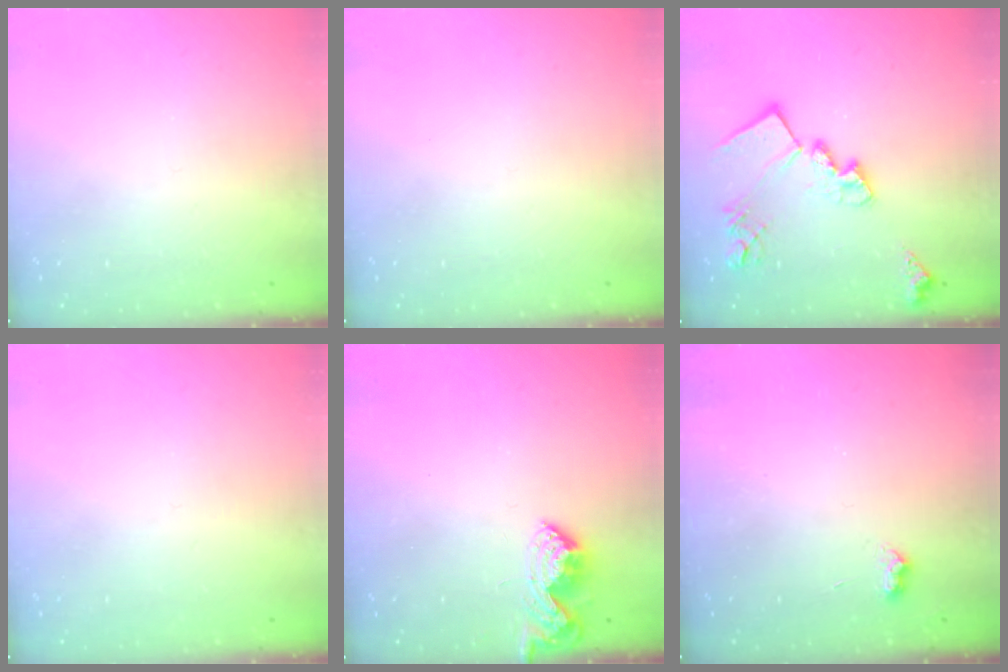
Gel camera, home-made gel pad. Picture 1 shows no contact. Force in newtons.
{"total": 0.0}
{"total": 18.4, "press": 18.4, "slide": 1.3}
{"total": 0.0}
{"total": 9.4, "press": 9.4, "slide": 0.3}
{"total": 4.0, "press": 3.9, "slide": 0.5}